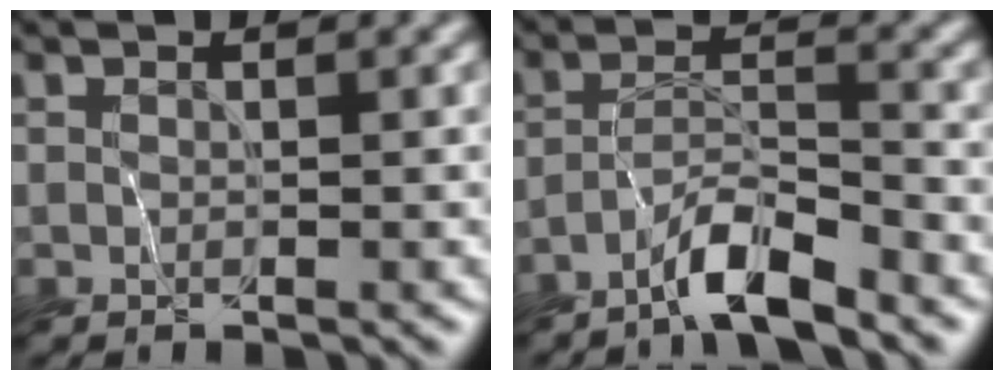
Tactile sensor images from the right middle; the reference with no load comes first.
{"total": 4.2, "force": [-3.8, -0.2, 1.9], "torque": [-0.035, 0.001, -0.079]}